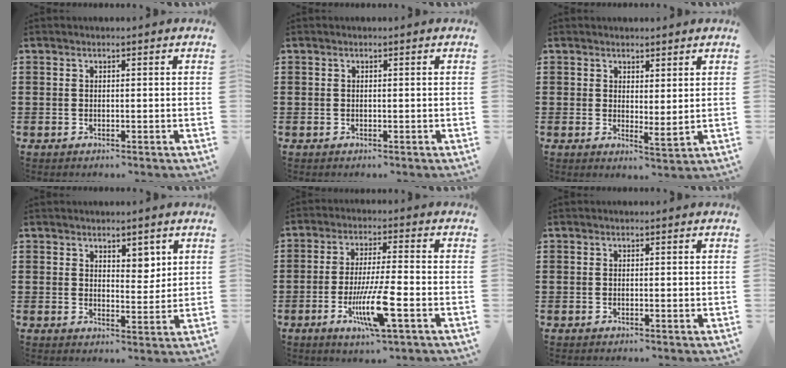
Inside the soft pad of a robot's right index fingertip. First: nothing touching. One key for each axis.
{"total": 0.0}
{"total": 2.2, "fx": 2.0, "fy": 0.6, "fz": 0.7, "tx": -0.019, "ty": -0.003, "tz": 0.039}
{"total": 3.7, "fx": 2.7, "fy": 2.1, "fz": 1.4, "tx": -0.019, "ty": -0.002, "tz": 0.047}
{"total": 9.9, "fx": -3.7, "fy": 1.3, "fz": 9.1, "tx": -0.185, "ty": -0.018, "tz": -0.071}
{"total": 0.0}